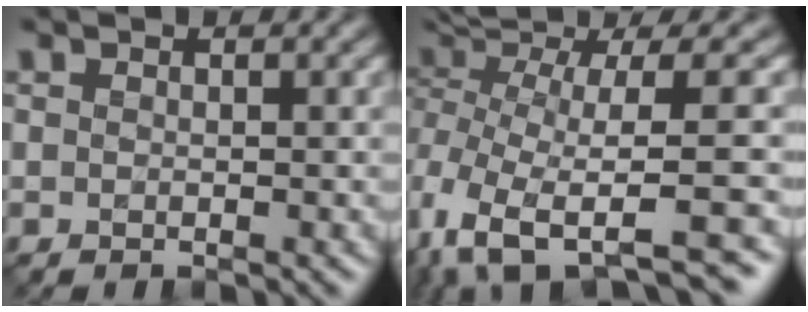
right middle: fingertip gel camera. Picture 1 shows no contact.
{"total": 10.4, "force": [-2.6, 3.7, 9.4], "torque": [-0.190, -0.004, -0.020]}